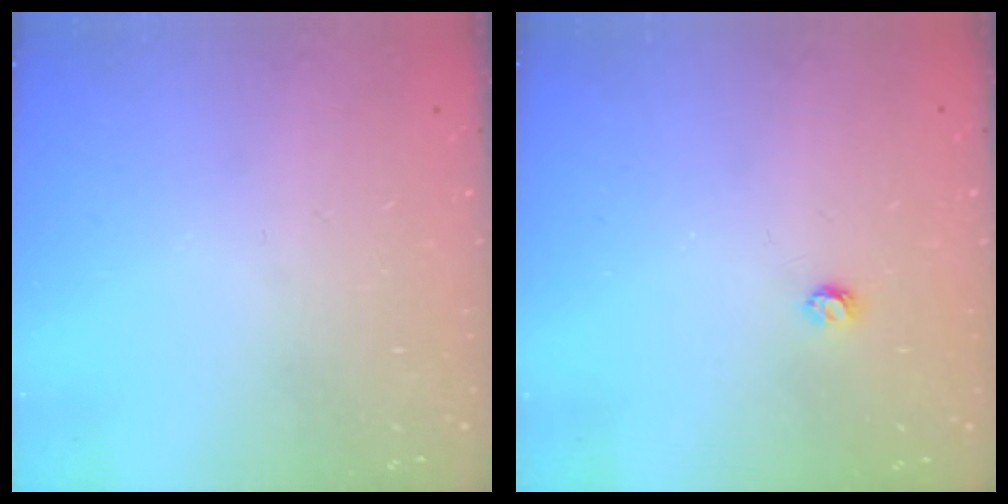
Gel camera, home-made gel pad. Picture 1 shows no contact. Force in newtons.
{"total": 3.0, "press": 3.0, "slide": 0.4}